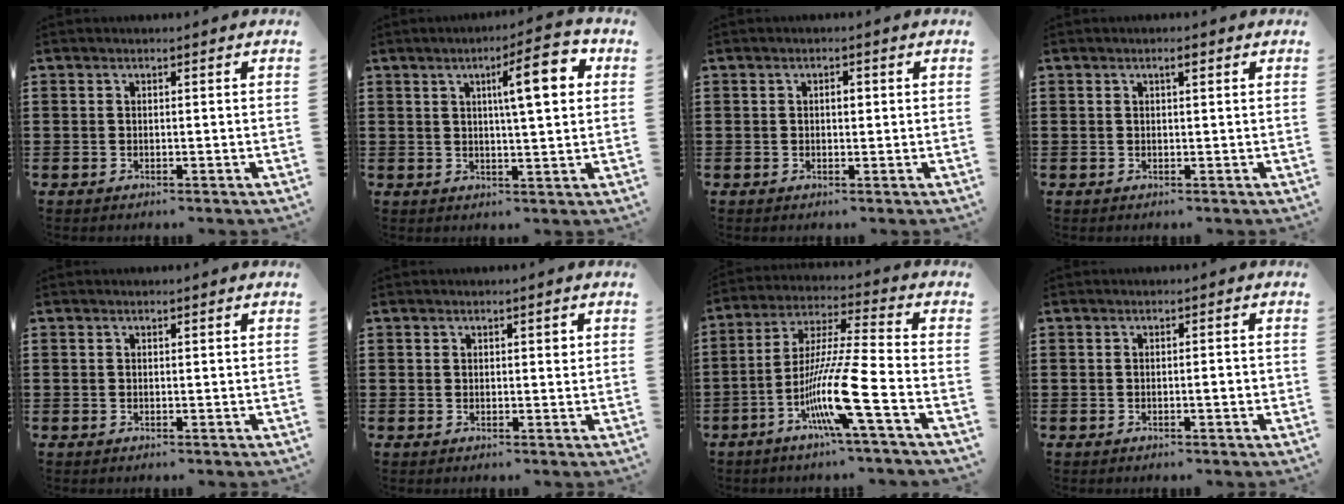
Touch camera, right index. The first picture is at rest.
{"total": 9.5, "force": [3.0, 1.9, 8.8], "torque": [-0.143, -0.003, 0.041]}
{"total": 1.4, "force": [0.2, 0.7, 1.3], "torque": [-0.025, 0.006, 0.001]}
{"total": 1.3, "force": [0.6, 0.3, 1.1], "torque": [-0.015, 0.001, 0.007]}
{"total": 0.0}
{"total": 1.0, "force": [0.5, 0.6, 0.6], "torque": [-0.005, 0.002, 0.008]}
{"total": 12.5, "force": [-5.6, -0.1, 11.2], "torque": [-0.242, -0.017, -0.119]}
{"total": 1.5, "force": [-0.3, 0.1, 1.5], "torque": [-0.025, -0.002, -0.005]}